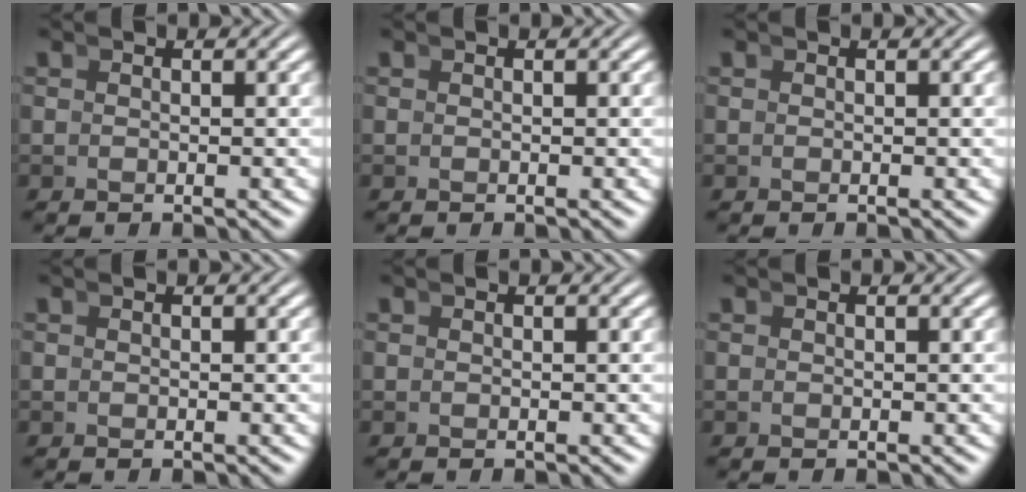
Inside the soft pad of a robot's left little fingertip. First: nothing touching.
{"total": 0.0}
{"total": 0.0}
{"total": 0.0}
{"total": 0.0}
{"total": 0.0}